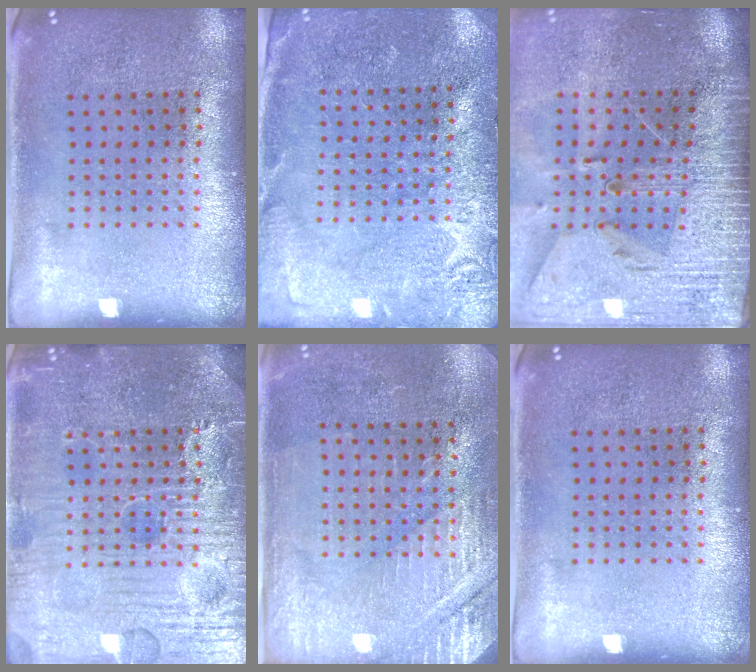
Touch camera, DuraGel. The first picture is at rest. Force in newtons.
{"total": 2.8, "press": 2.8, "slide": 0.1}
{"total": 3.9, "press": 3.2, "slide": 2.2}
{"total": 5.2, "press": 5.1, "slide": 0.6}
{"total": 2.9, "press": 2.9, "slide": 0.4}
{"total": 0.0}